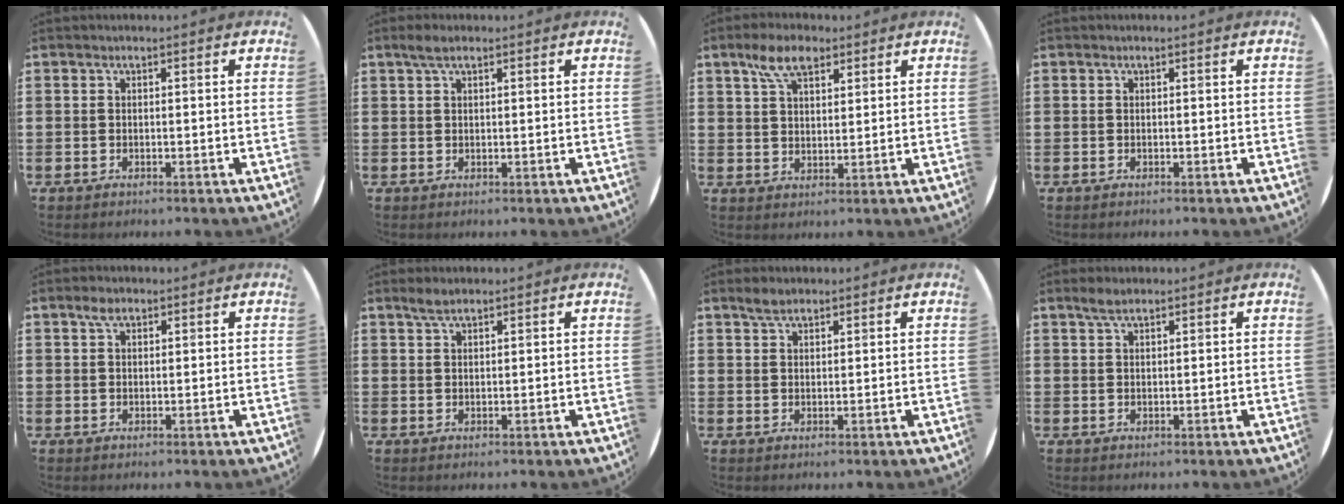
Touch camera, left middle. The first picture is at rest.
{"total": 2.0, "force": [1.3, 0.6, 1.3], "torque": [-0.029, 0.004, 0.023]}
{"total": 6.0, "force": [3.9, 2.9, 3.5], "torque": [-0.063, 0.002, 0.068]}
{"total": 0.0}
{"total": 2.1, "force": [1.4, 1.1, 1.1], "torque": [-0.018, 0.001, 0.025]}
{"total": 2.0, "force": [1.7, 0.5, 1.1], "torque": [-0.023, 0.003, 0.030]}
{"total": 2.2, "force": [1.9, 0.9, 0.8], "torque": [-0.011, 0.000, 0.035]}
{"total": 2.2, "force": [1.7, 0.6, 1.2], "torque": [-0.027, 0.004, 0.031]}